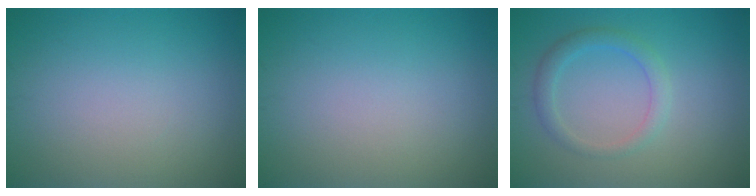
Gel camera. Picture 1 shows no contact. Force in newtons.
{"total": 0.0}
{"total": 2.3, "press": 2.3, "slide": 0.2}